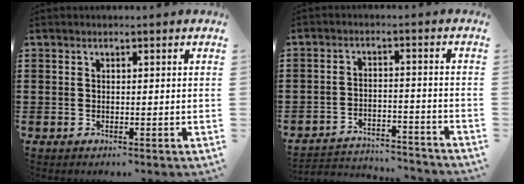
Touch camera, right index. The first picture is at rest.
{"total": 3.6, "force": [-3.5, 0.3, 0.7], "torque": [-0.025, 0.001, -0.075]}